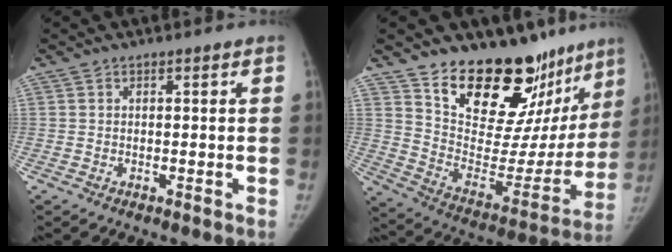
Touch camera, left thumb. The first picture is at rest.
{"total": 26.5, "force": [19.8, 12.1, 12.9], "torque": [-0.144, -0.119, 0.301]}